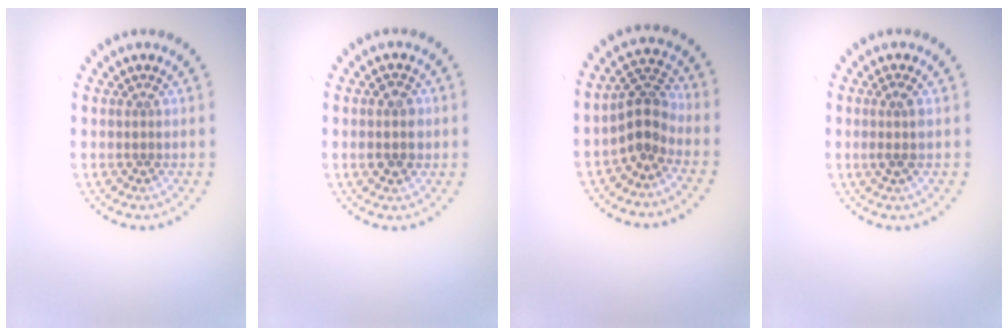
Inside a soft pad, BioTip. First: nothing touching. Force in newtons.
{"total": 2.9, "press": 2.9, "slide": 0.1}
{"total": 3.4, "press": 2.9, "slide": 1.6}
{"total": 1.4, "press": 1.3, "slide": 0.7}